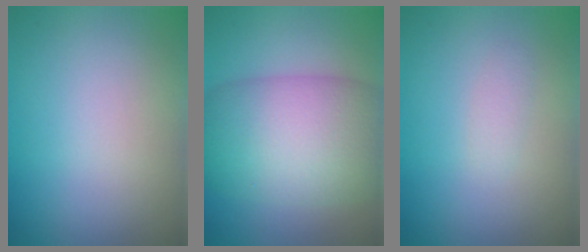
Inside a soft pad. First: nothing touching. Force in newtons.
{"total": 10.7, "press": 10.7, "slide": 0.1}
{"total": 0.8, "press": 0.8, "slide": 0.1}